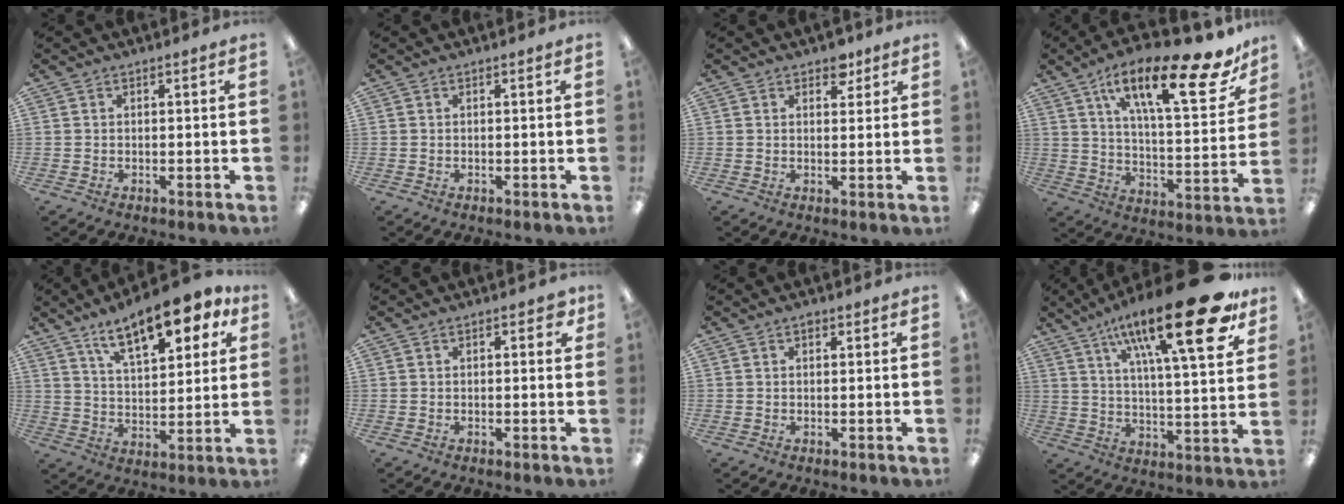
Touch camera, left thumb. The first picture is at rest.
{"total": 0.0}
{"total": 3.8, "force": [2.9, 2.2, 1.3], "torque": [0.000, -0.011, 0.046]}
{"total": 24.1, "force": [14.1, 7.9, 17.9], "torque": [-0.277, -0.073, 0.223]}
{"total": 15.3, "force": [10.3, 6.0, 9.6], "torque": [-0.144, -0.047, 0.173]}
{"total": 2.8, "force": [1.0, 1.4, 2.2], "torque": [-0.029, 0.001, 0.014]}
{"total": 0.9, "force": [0.7, 0.5, 0.2], "torque": [0.002, -0.002, 0.011]}
{"total": 26.1, "force": [15.1, 6.9, 20.1], "torque": [-0.311, -0.077, 0.234]}